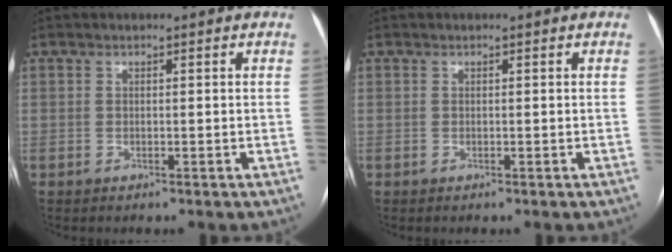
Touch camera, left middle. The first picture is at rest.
{"total": 0.0}